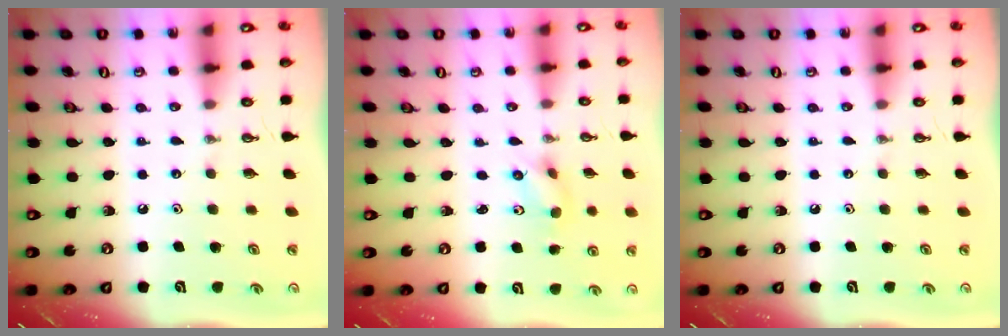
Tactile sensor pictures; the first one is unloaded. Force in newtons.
{"total": 2.3, "press": 2.2, "slide": 0.8}
{"total": 0.0}